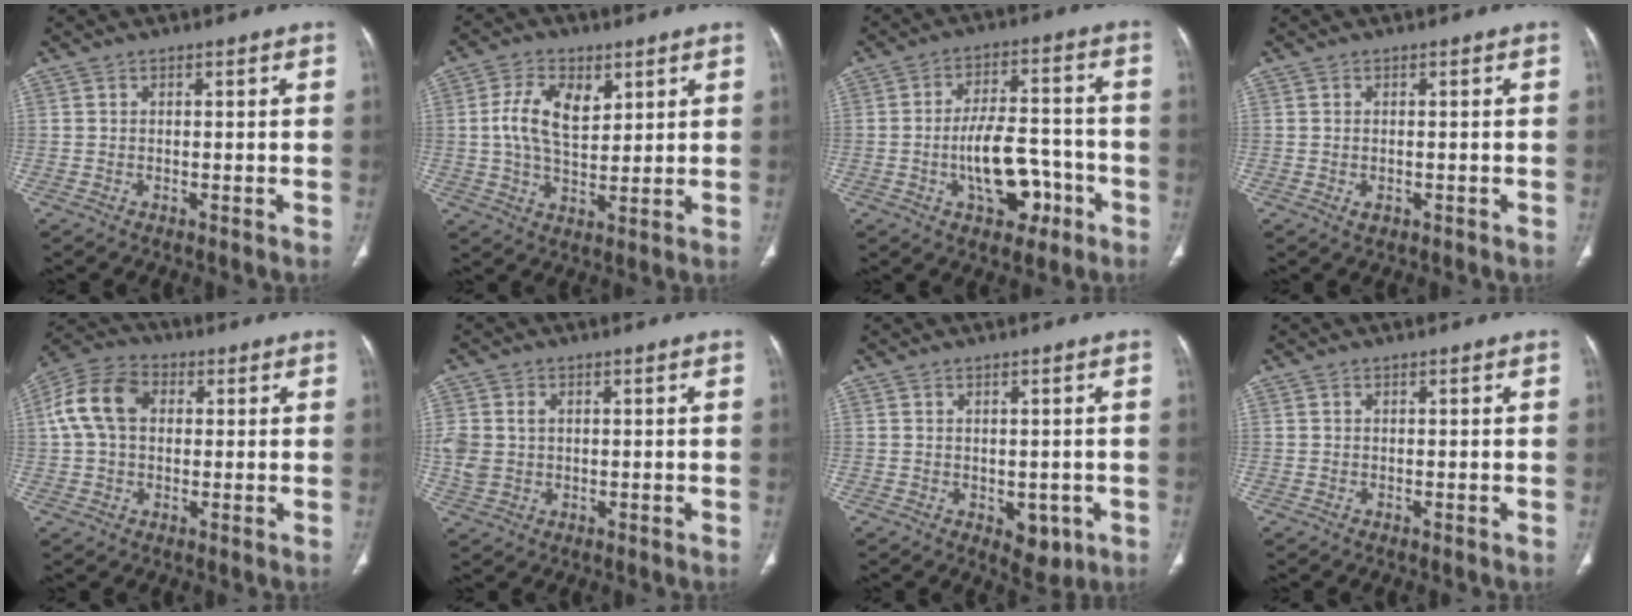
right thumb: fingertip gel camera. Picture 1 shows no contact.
{"total": 9.8, "force": [3.0, 5.7, 7.3], "torque": [-0.120, -0.009, 0.055]}
{"total": 11.6, "force": [-4.1, 6.3, 8.8], "torque": [-0.121, 0.042, -0.057]}
{"total": 1.5, "force": [-0.4, 0.9, 1.1], "torque": [-0.020, 0.001, -0.002]}
{"total": 11.0, "force": [2.0, 7.9, 7.5], "torque": [-0.142, 0.027, 0.029]}
{"total": 5.7, "force": [0.6, 4.5, 3.5], "torque": [-0.075, 0.005, 0.019]}
{"total": 4.5, "force": [-1.1, 2.8, 3.3], "torque": [-0.021, -0.005, -0.001]}
{"total": 0.0}